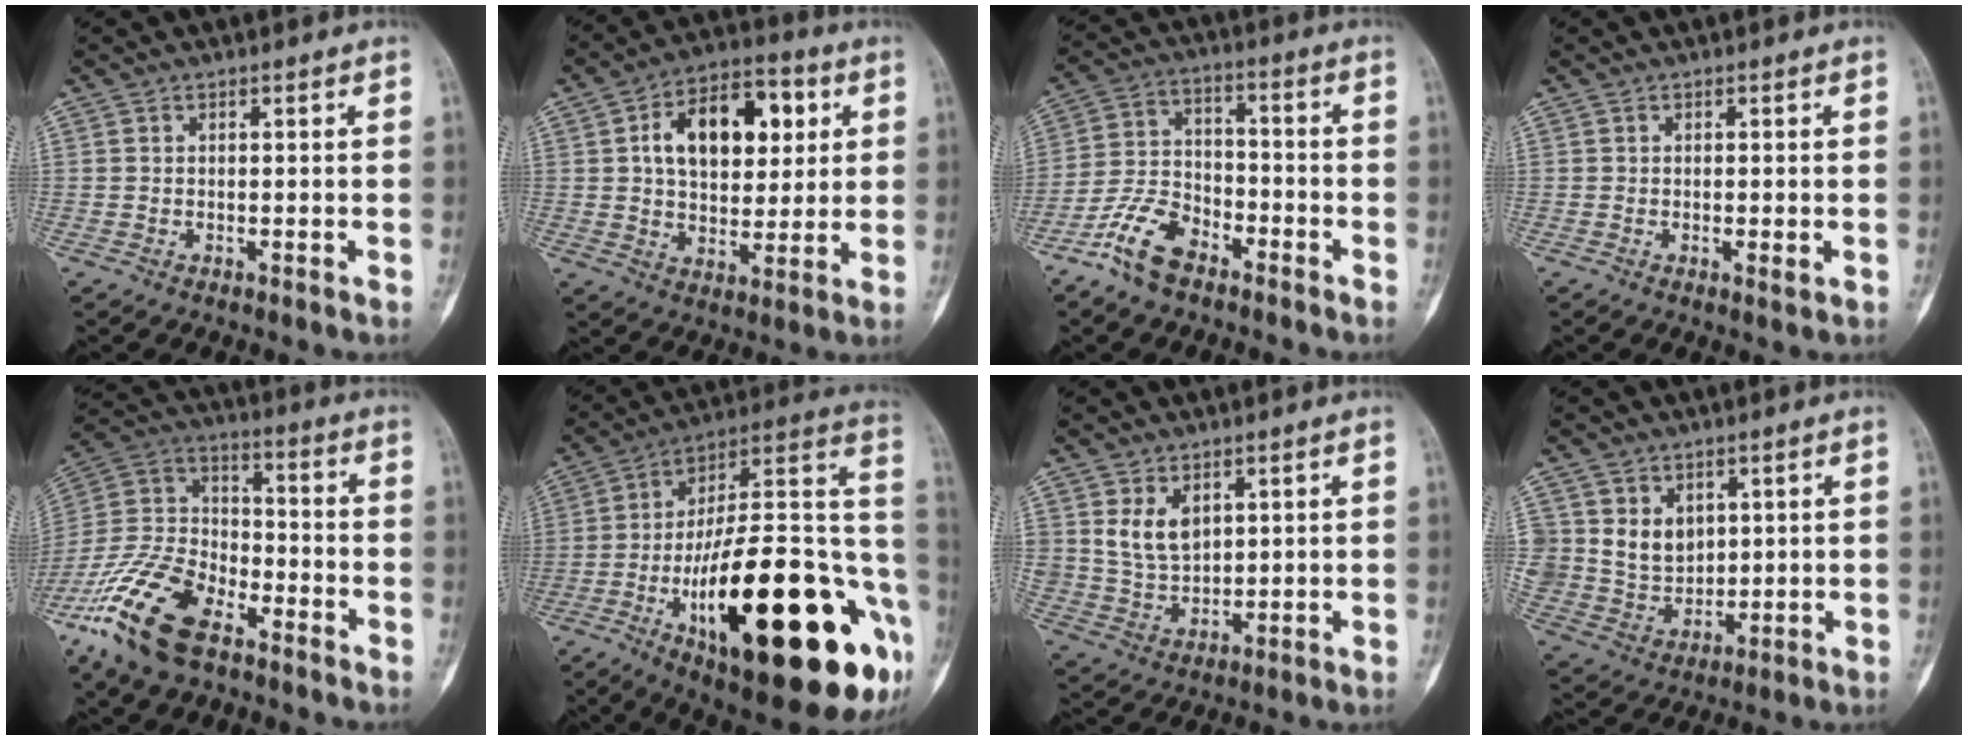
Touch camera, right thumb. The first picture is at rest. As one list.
[{"total": 17.0, "force": [4.4, 10.4, 12.8], "torque": [-0.162, 0.008, 0.068]}, {"total": 10.1, "force": [-6.8, 5.2, 5.4], "torque": [-0.106, 0.043, -0.138]}, {"total": 1.8, "force": [-0.4, 0.5, 1.7], "torque": [-0.027, -0.005, -0.006]}, {"total": 19.1, "force": [-11.7, 9.2, 11.9], "torque": [-0.240, 0.053, -0.226]}, {"total": 36.8, "force": [-12.3, 11.9, 32.6], "torque": [-0.420, 0.041, -0.183]}, {"total": 7.2, "force": [2.8, 4.9, 4.4], "torque": [-0.060, -0.020, 0.065]}, {"total": 9.8, "force": [2.9, 8.2, 4.5], "torque": [-0.051, -0.021, 0.070]}]